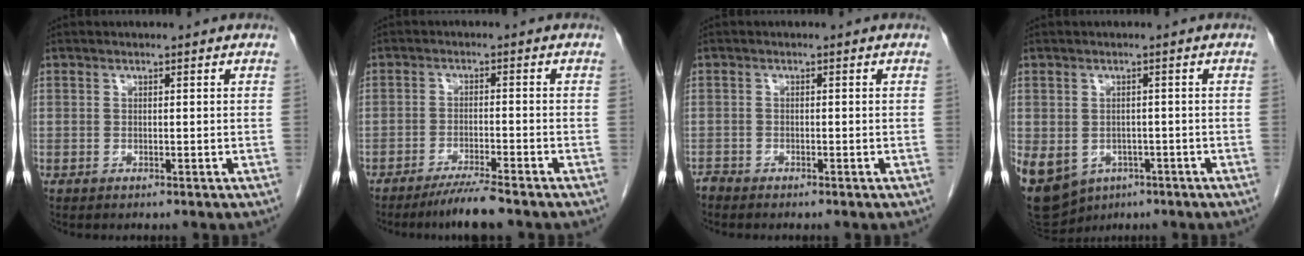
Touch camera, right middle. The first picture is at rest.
{"total": 5.0, "force": [-4.2, -0.4, 2.8], "torque": [-0.050, -0.015, -0.075]}
{"total": 1.0, "force": [-1.0, 0.0, -0.1], "torque": [0.002, -0.003, -0.019]}
{"total": 20.9, "force": [-9.1, 16.4, 9.1], "torque": [-0.299, -0.018, -0.119]}